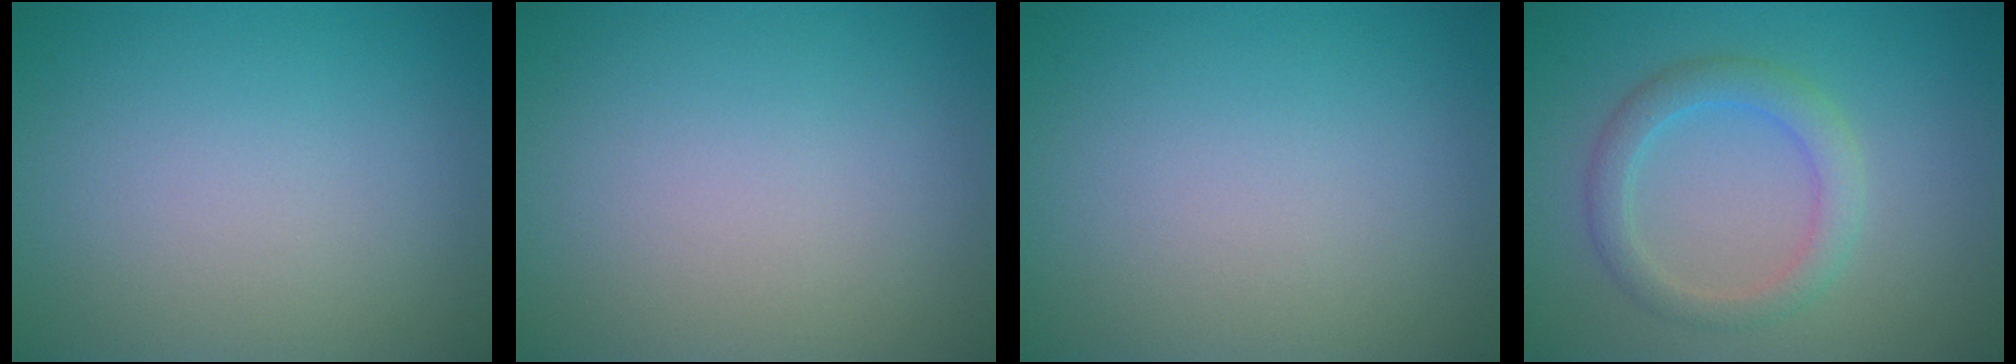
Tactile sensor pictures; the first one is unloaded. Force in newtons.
{"total": 0.0}
{"total": 0.0}
{"total": 2.9, "press": 2.9, "slide": 0.4}